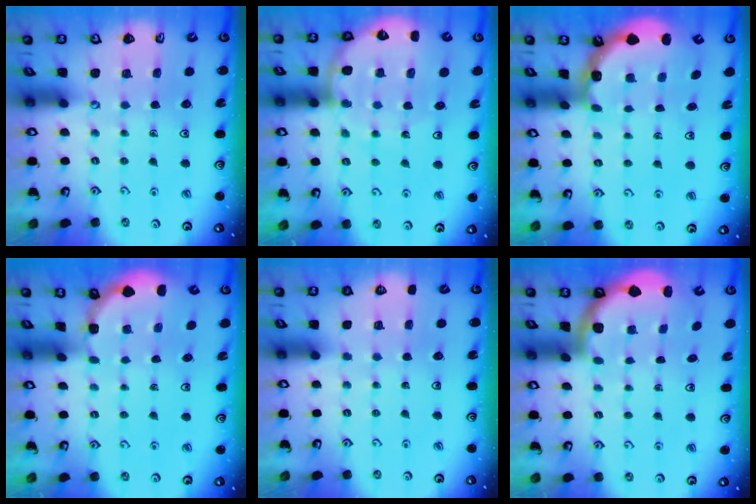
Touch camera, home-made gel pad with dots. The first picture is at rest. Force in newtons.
{"total": 11.0, "press": 10.8, "slide": 2.3}
{"total": 2.7, "press": 2.7, "slide": 0.6}
{"total": 2.4, "press": 2.4, "slide": 0.3}
{"total": 0.0}
{"total": 1.7, "press": 1.7, "slide": 0.1}